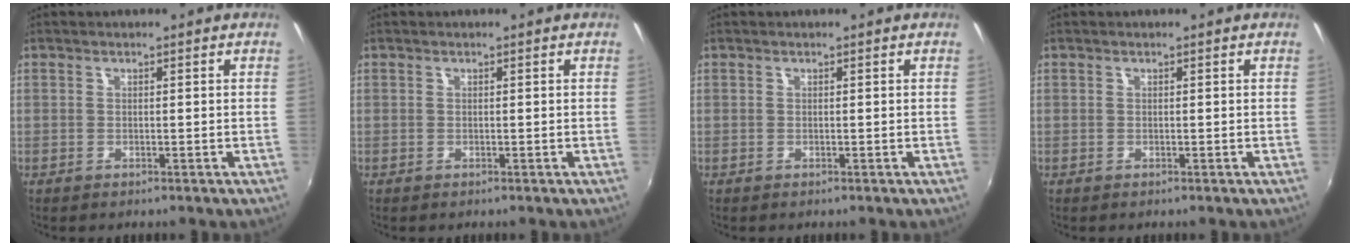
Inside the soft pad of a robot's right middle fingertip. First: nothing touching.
{"total": 0.0}
{"total": 0.0}
{"total": 0.0}